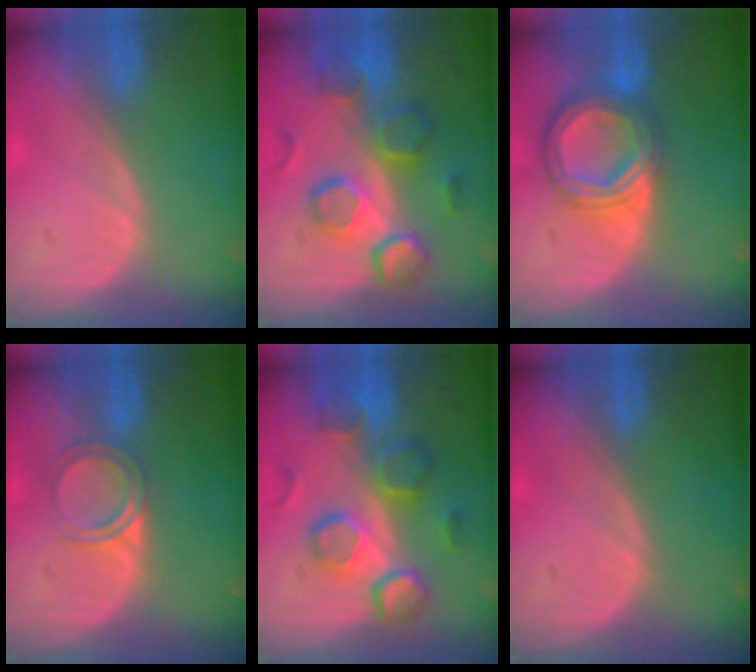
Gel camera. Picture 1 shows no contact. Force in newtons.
{"total": 9.4, "press": 9.1, "slide": 2.5}
{"total": 8.7, "press": 8.6, "slide": 0.8}
{"total": 3.7, "press": 3.6, "slide": 0.3}
{"total": 9.4, "press": 9.1, "slide": 2.5}
{"total": 0.0}